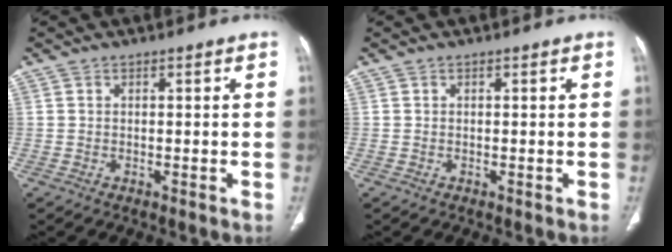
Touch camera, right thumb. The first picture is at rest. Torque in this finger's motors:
{"motor_torque": [0.00, 0.01, -0.07, 0.06, 0.00]}